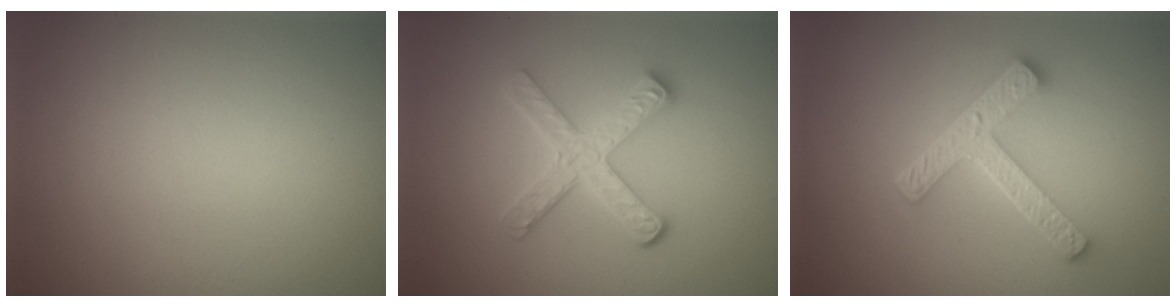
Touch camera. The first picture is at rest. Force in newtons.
{"total": 3.6, "press": 3.1, "slide": 1.7}
{"total": 4.7, "press": 3.6, "slide": 3.0}